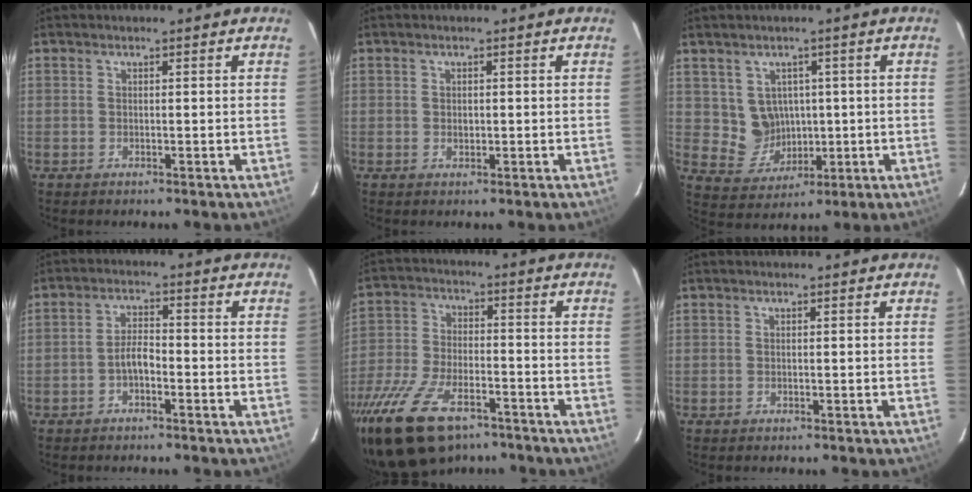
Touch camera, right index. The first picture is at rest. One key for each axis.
{"total": 1.0, "fx": 0.0, "fy": 0.8, "fz": 0.6, "tx": -0.009, "ty": 0.002, "tz": 0.002}
{"total": 6.8, "fx": 0.9, "fy": 6.6, "fz": 1.5, "tx": -0.040, "ty": 0.009, "tz": 0.037}
{"total": 3.2, "fx": -2.0, "fy": 1.3, "fz": 2.2, "tx": -0.047, "ty": 0.011, "tz": -0.036}
{"total": 18.8, "fx": -12.9, "fy": 8.8, "fz": 10.5, "tx": -0.234, "ty": -0.030, "tz": -0.227}
{"total": 0.0}